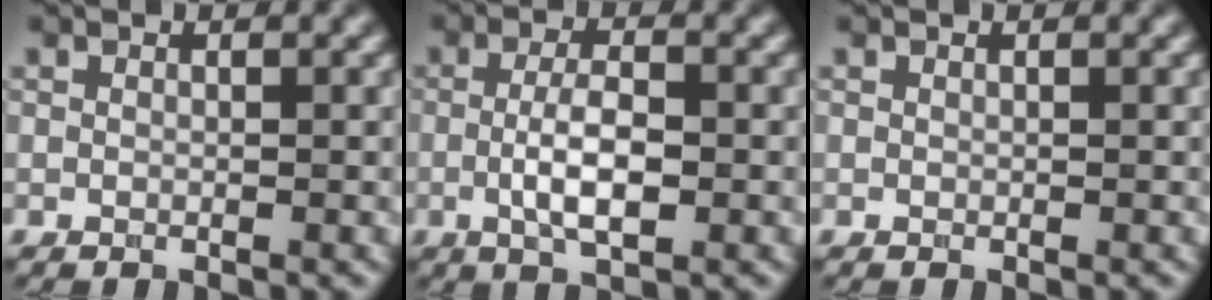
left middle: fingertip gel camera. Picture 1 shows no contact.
{"total": 4.0, "force": [-0.6, 1.3, 3.8], "torque": [-0.074, -0.003, -0.013]}
{"total": 0.0}